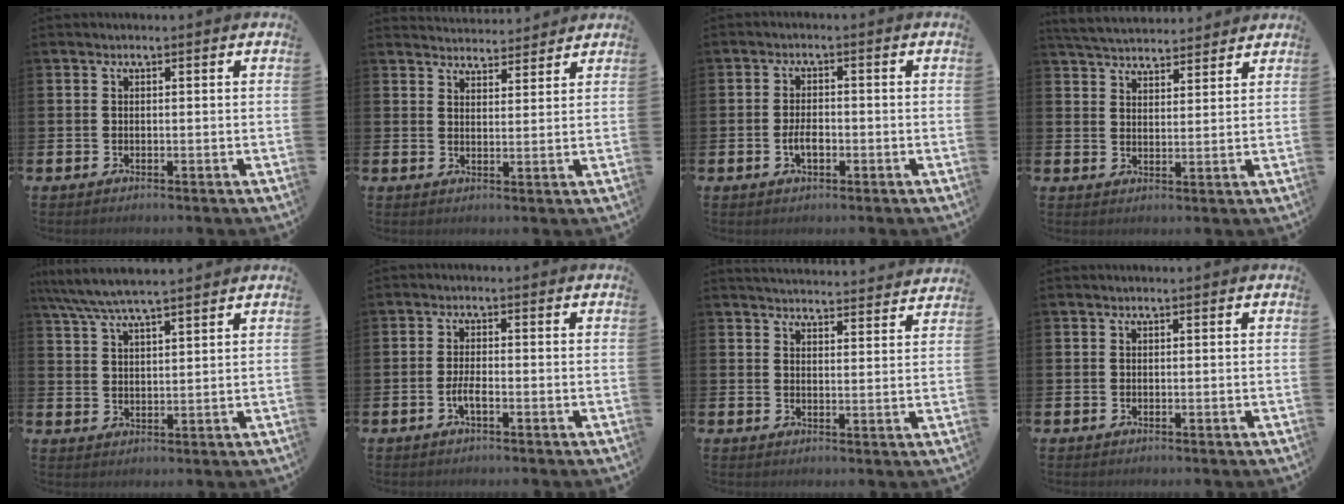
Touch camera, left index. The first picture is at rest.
{"total": 3.8, "force": [3.7, 0.6, -0.3], "torque": [0.003, -0.023, 0.067]}
{"total": 2.7, "force": [-0.7, 1.4, 2.2], "torque": [-0.037, 0.002, -0.016]}
{"total": 5.0, "force": [4.9, 0.9, 0.4], "torque": [-0.030, -0.023, 0.091]}
{"total": 6.1, "force": [5.6, 0.7, 2.5], "torque": [-0.070, -0.017, 0.101]}
{"total": 2.3, "force": [-1.0, 0.6, 1.9], "torque": [-0.038, 0.004, -0.019]}
{"total": 4.1, "force": [4.1, 0.1, 0.1], "torque": [-0.009, -0.030, 0.073]}
{"total": 0.0}